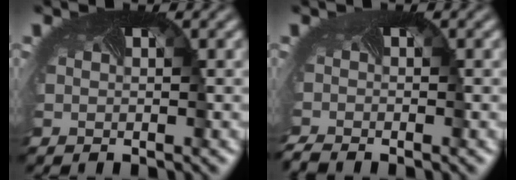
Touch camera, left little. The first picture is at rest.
{"total": 1.9, "force": [-1.8, -0.1, 0.5], "torque": [-0.018, -0.014, -0.038]}